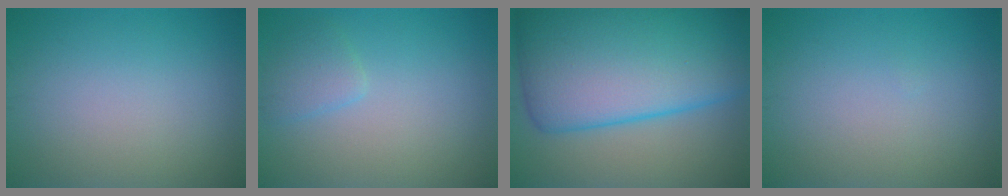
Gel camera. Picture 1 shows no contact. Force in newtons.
{"total": 1.8, "press": 1.8, "slide": 0.2}
{"total": 15.3, "press": 15.3, "slide": 0.5}
{"total": 0.0}